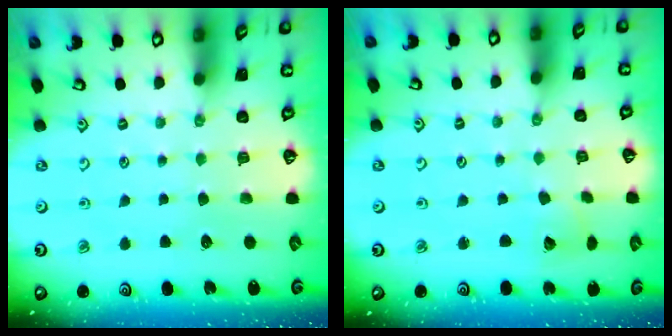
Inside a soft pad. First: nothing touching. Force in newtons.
{"total": 2.8, "press": 2.8, "slide": 0.4}